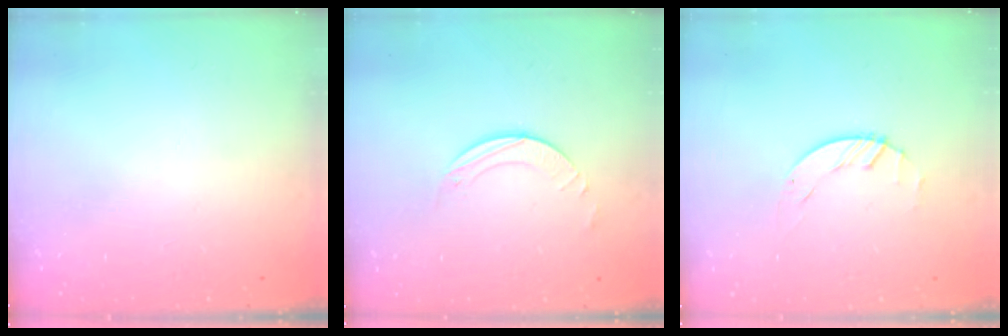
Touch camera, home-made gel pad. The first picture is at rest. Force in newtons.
{"total": 2.5, "press": 2.5, "slide": 0.2}
{"total": 0.8, "press": 0.8, "slide": 0.2}